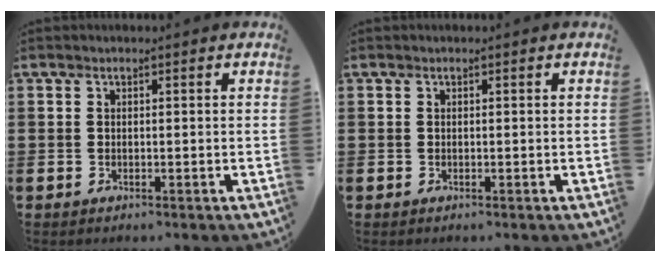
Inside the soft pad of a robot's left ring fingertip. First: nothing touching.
{"total": 0.0}